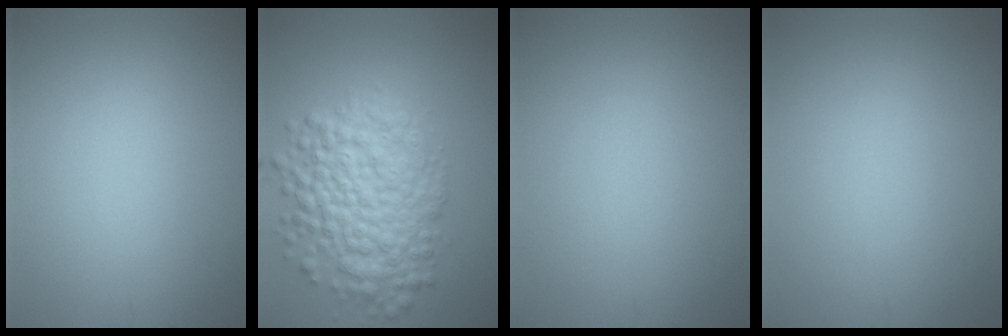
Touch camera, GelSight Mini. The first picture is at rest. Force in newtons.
{"total": 7.5, "press": 7.5, "slide": 0.3}
{"total": 0.0}
{"total": 0.0}